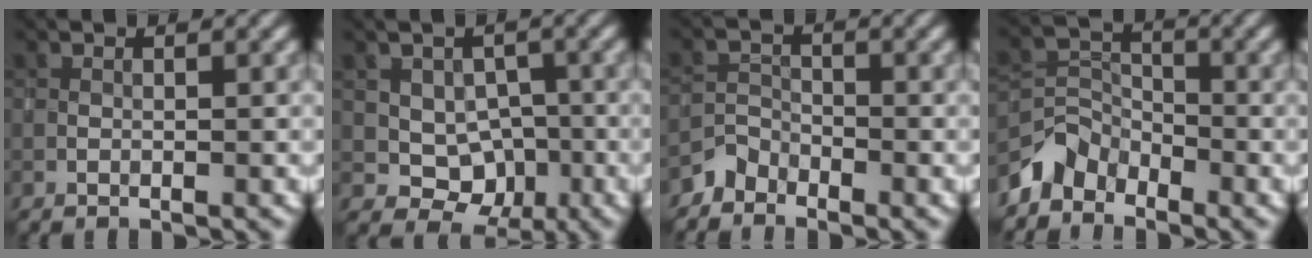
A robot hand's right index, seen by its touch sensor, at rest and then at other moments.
{"total": 4.3, "force": [-0.3, 3.8, 2.0], "torque": [-0.010, 0.001, -0.009]}
{"total": 1.9, "force": [-1.7, 0.8, -0.2], "torque": [0.007, 0.009, -0.041]}
{"total": 3.0, "force": [-2.5, 1.7, 0.3], "torque": [-0.004, 0.004, -0.060]}